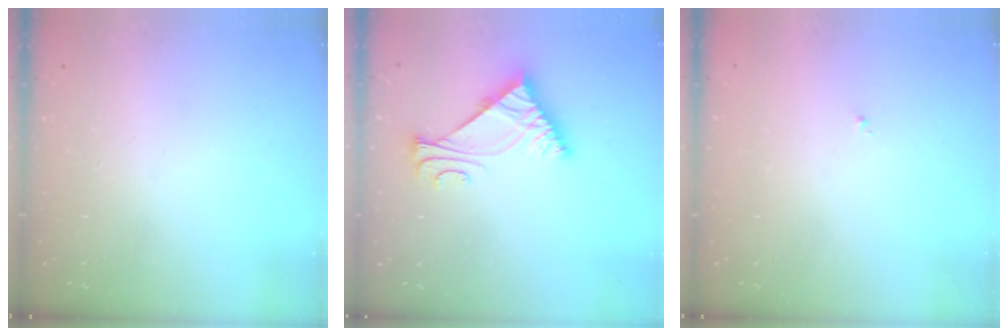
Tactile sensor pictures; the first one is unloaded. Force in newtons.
{"total": 7.9, "press": 7.7, "slide": 1.5}
{"total": 0.8, "press": 0.7, "slide": 0.3}